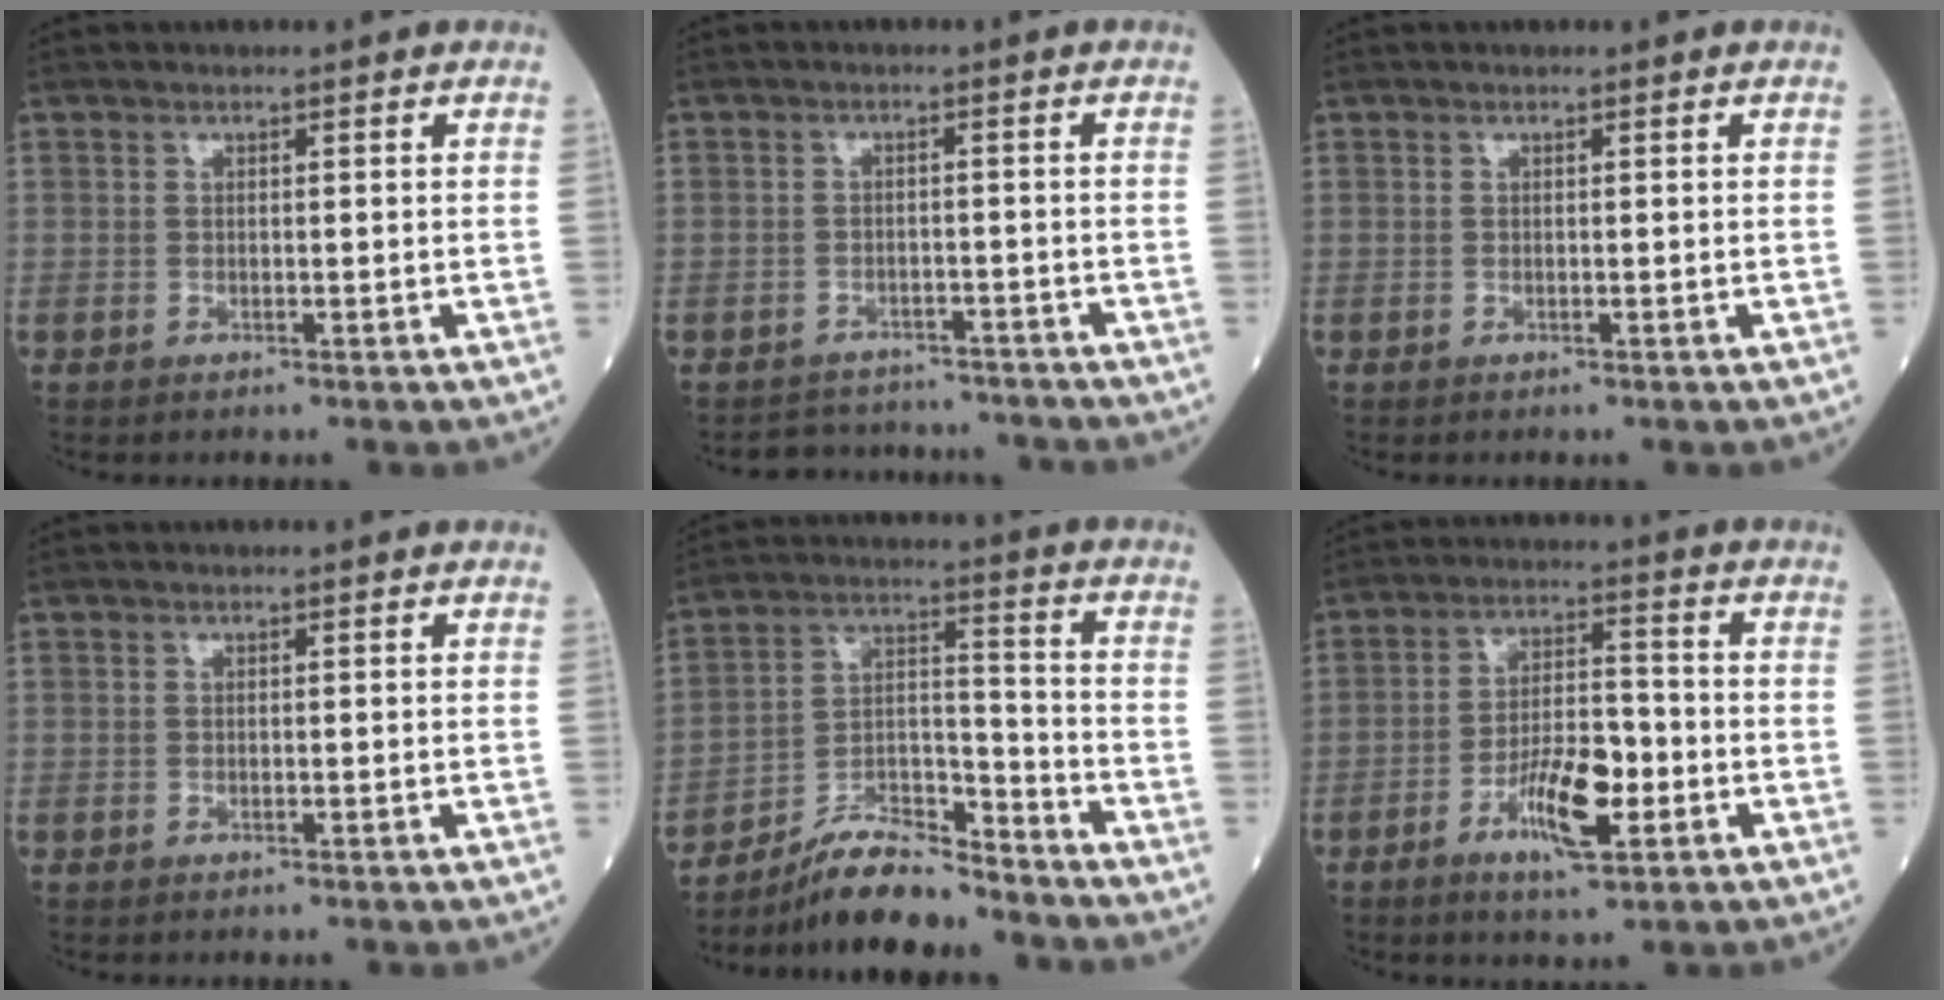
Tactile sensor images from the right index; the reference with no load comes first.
{"total": 6.3, "force": [-5.6, 2.6, -0.7], "torque": [0.018, 0.021, -0.075]}
{"total": 0.0}
{"total": 0.0}
{"total": 10.7, "force": [-9.9, 1.3, 3.7], "torque": [-0.065, 0.010, -0.181]}
{"total": 9.0, "force": [-3.6, 2.5, 7.9], "torque": [-0.148, 0.002, -0.061]}